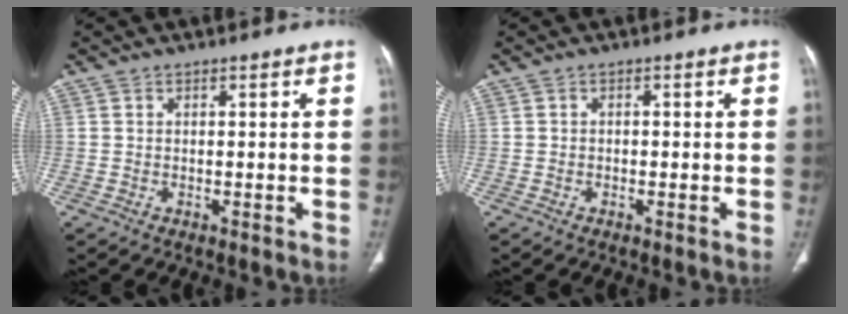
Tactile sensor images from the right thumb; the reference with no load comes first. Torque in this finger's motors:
{"motor_torque": [0.35, 0.34, -0.20, -0.08, -0.02]}